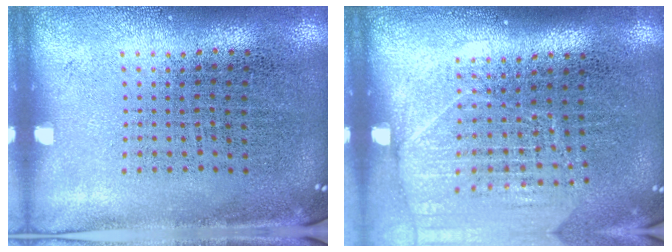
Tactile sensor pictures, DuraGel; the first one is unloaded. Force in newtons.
{"total": 1.7, "press": 1.5, "slide": 0.8}